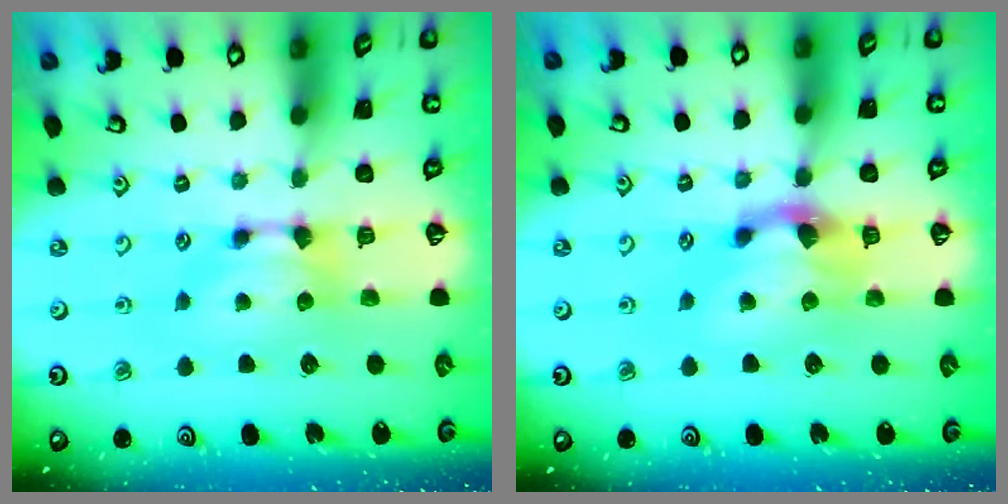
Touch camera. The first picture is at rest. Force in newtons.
{"total": 2.9, "press": 2.2, "slide": 2.0}